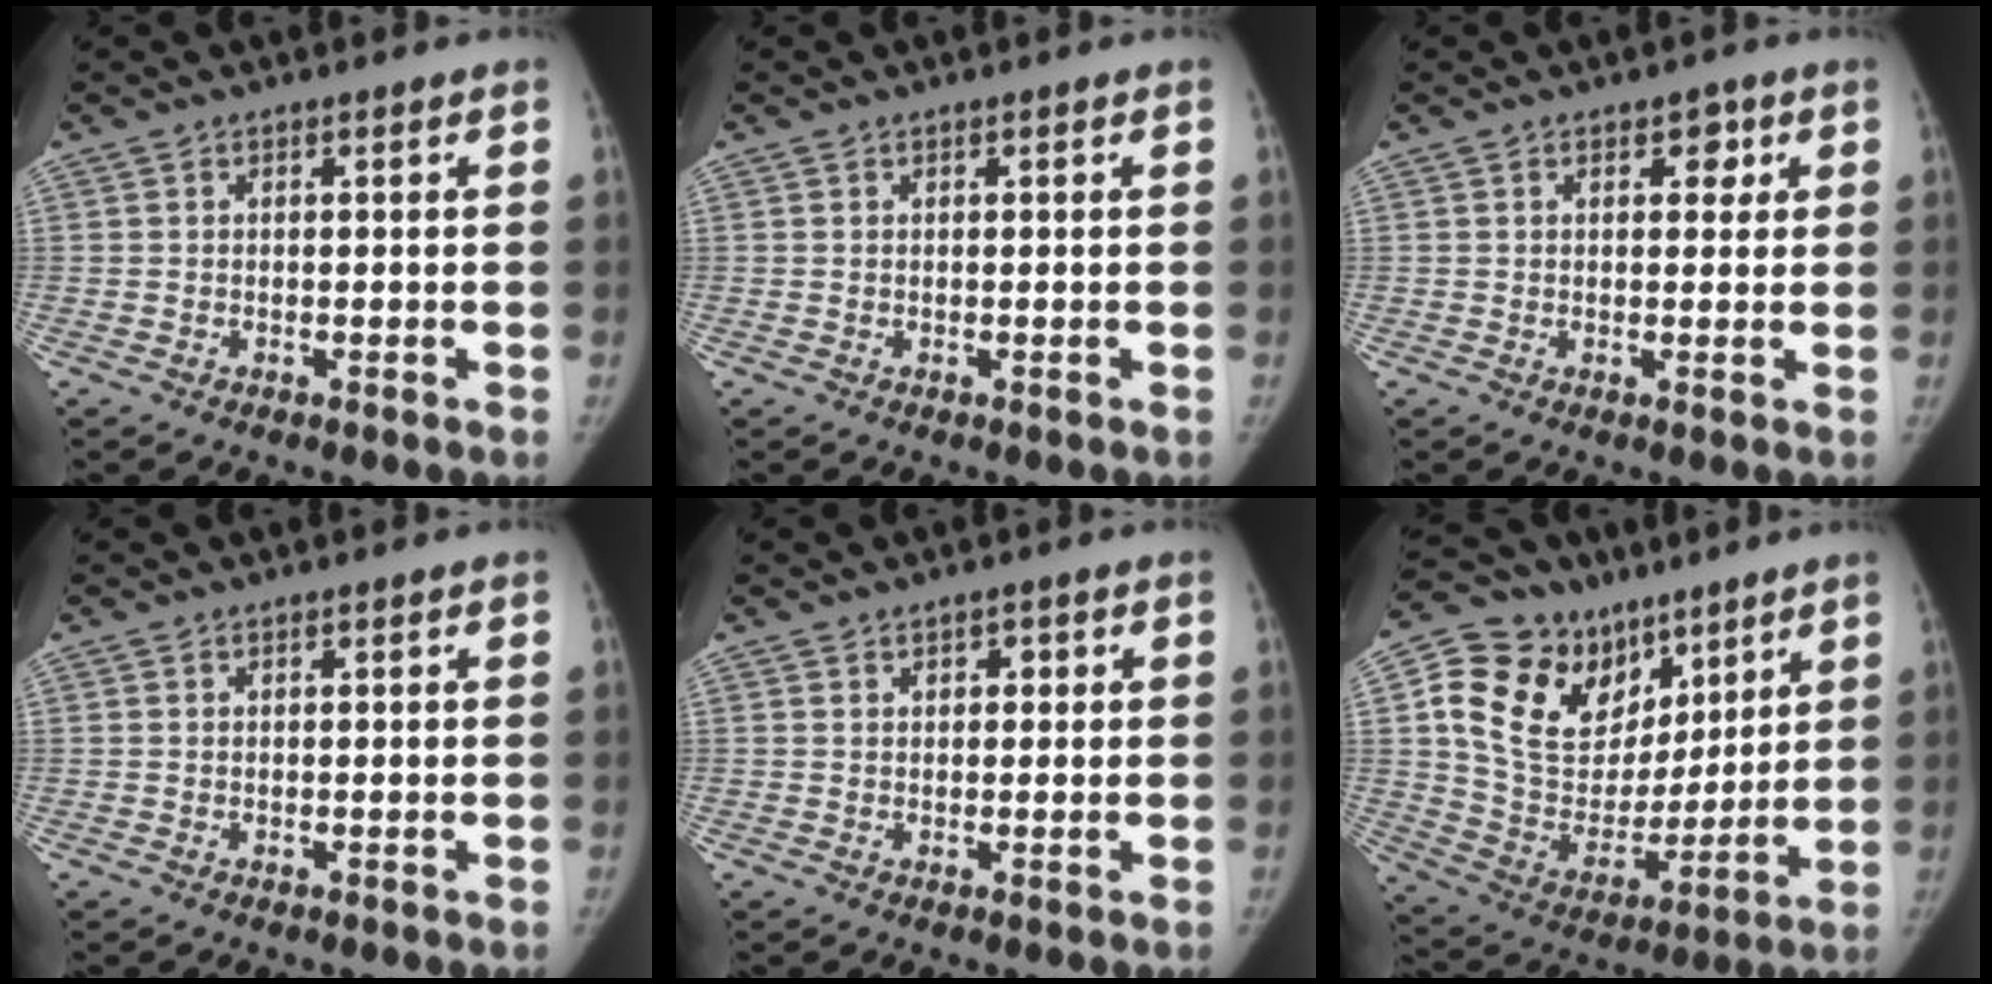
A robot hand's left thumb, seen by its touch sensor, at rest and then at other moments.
{"total": 0.0}
{"total": 3.1, "force": [1.4, 2.0, 1.9], "torque": [-0.003, -0.003, 0.016]}
{"total": 0.0}
{"total": 1.8, "force": [0.8, 1.2, 1.1], "torque": [-0.006, -0.001, 0.010]}
{"total": 22.9, "force": [10.7, 15.9, 12.5], "torque": [-0.185, -0.022, 0.200]}